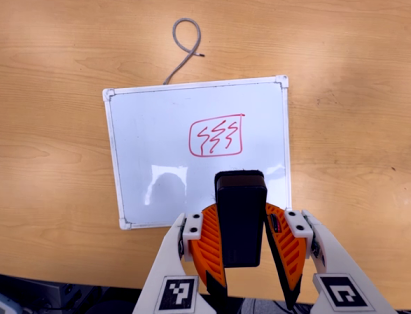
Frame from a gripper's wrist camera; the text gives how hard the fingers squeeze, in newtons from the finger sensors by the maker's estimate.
{"total": 6.8, "left": 5.6, "right": 7.9}